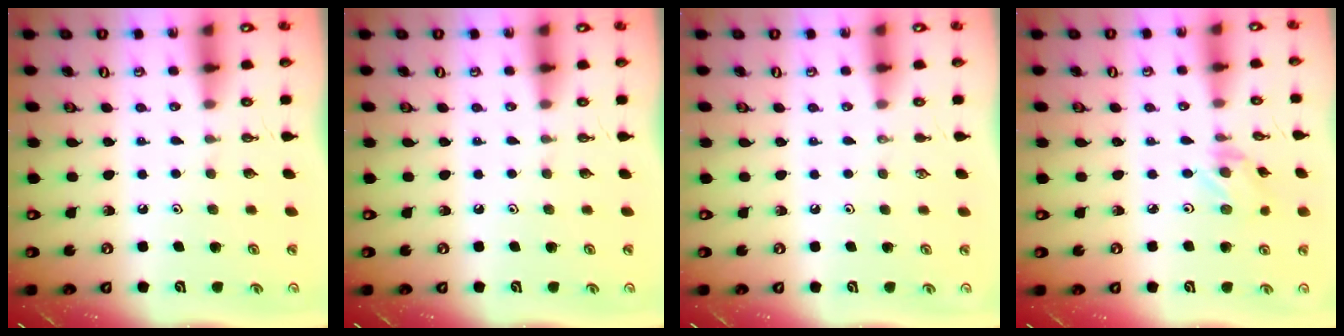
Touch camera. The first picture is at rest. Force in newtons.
{"total": 0.0}
{"total": 0.0}
{"total": 2.1, "press": 2.1, "slide": 0.3}